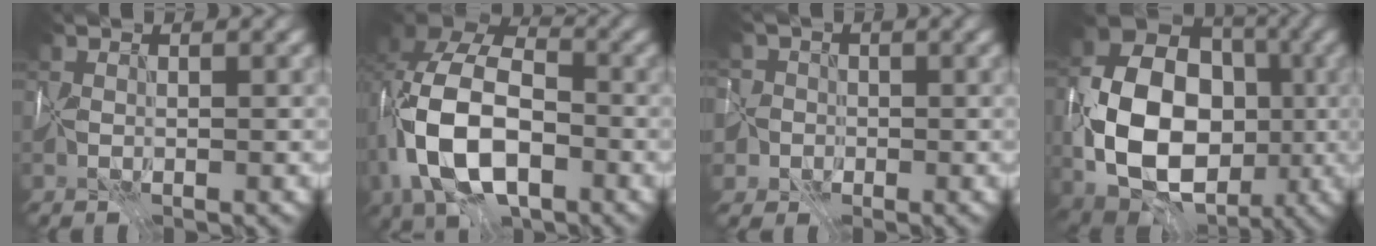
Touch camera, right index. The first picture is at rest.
{"total": 12.8, "force": [-2.7, 8.2, 9.4], "torque": [-0.201, -0.013, -0.059]}
{"total": 7.9, "force": [-1.4, 7.2, 2.9], "torque": [-0.056, 0.015, -0.078]}
{"total": 14.3, "force": [-2.4, 10.6, 9.4], "torque": [-0.168, -0.011, -0.046]}